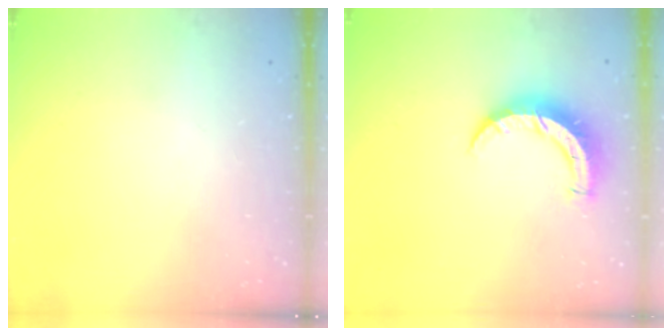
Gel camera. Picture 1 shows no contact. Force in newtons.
{"total": 8.7, "press": 8.6, "slide": 0.9}